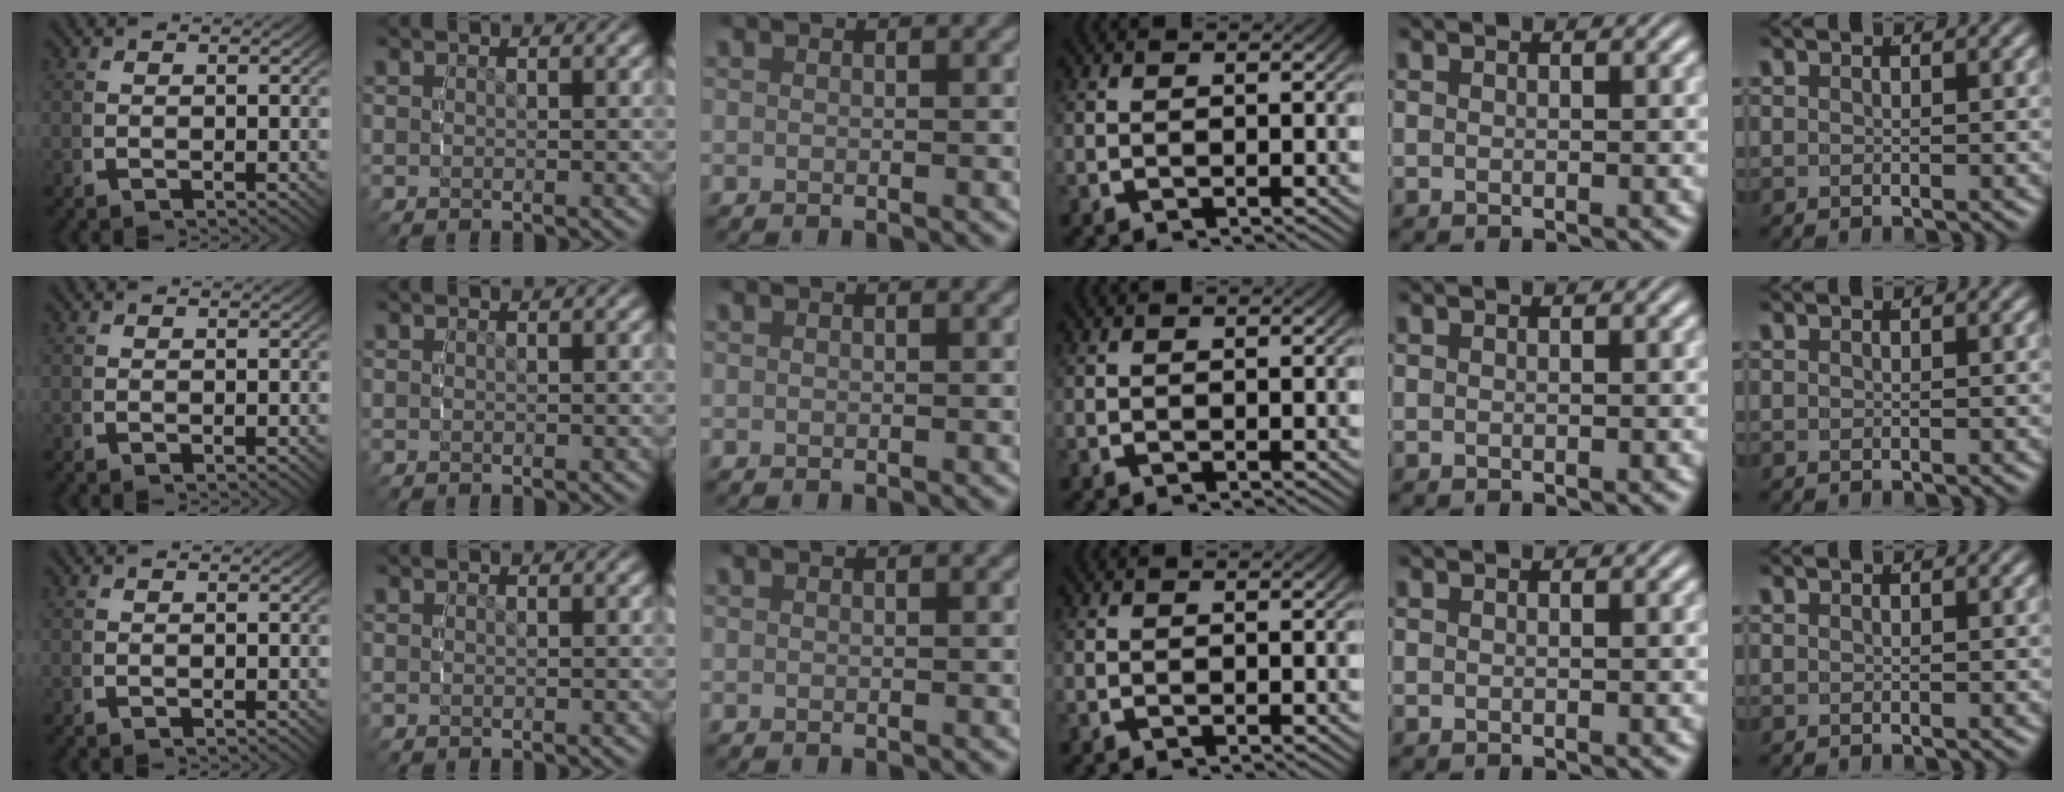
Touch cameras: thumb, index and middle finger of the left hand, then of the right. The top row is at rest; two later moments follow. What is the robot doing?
{"motion": "reach", "object": "plastic wrap"}